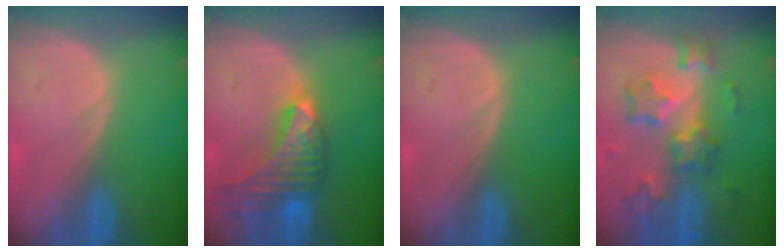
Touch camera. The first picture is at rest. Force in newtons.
{"total": 9.8, "press": 8.7, "slide": 4.6}
{"total": 0.0}
{"total": 8.7, "press": 7.7, "slide": 4.1}